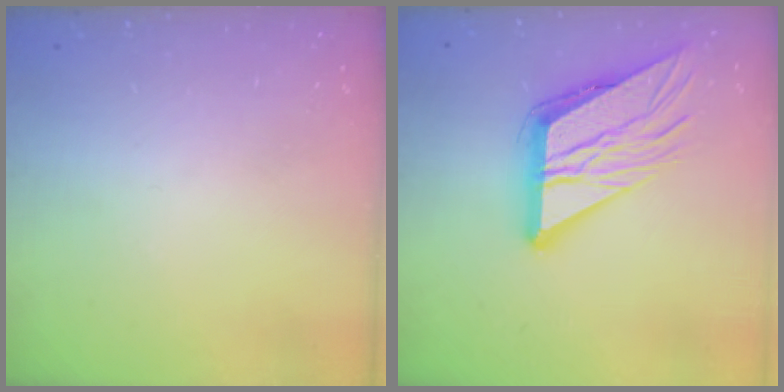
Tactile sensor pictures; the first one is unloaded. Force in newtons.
{"total": 18.8, "press": 18.6, "slide": 2.2}